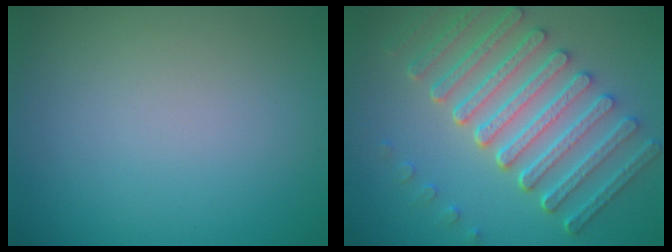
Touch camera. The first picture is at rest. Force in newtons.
{"total": 7.9, "press": 6.1, "slide": 5.0}